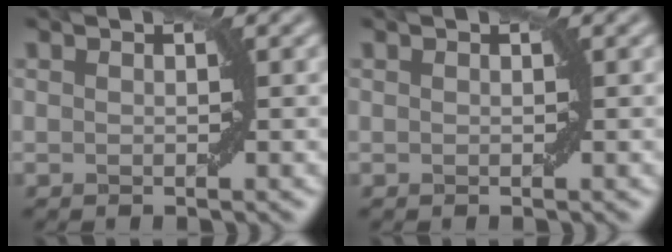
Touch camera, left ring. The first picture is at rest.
{"total": 0.0}